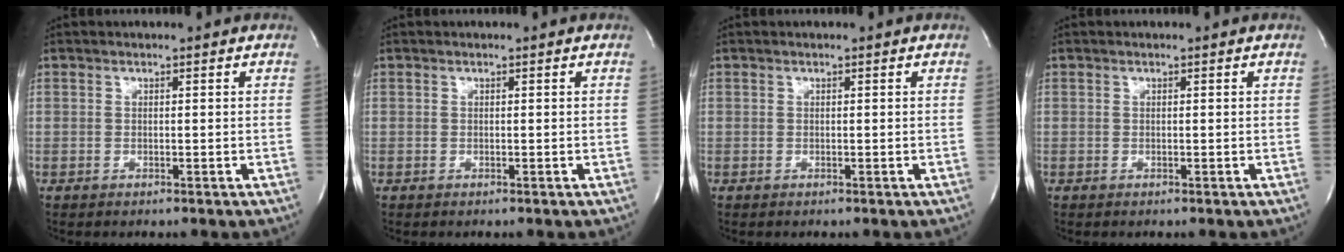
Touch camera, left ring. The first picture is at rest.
{"total": 0.0}
{"total": 0.0}
{"total": 0.0}